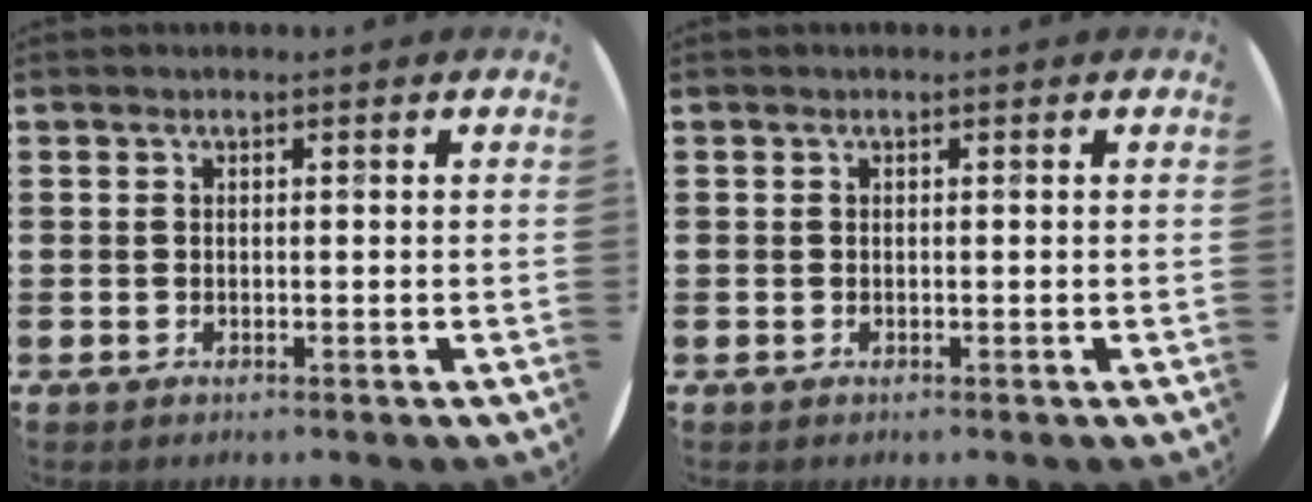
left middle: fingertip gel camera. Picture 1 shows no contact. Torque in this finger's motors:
{"motor_torque": [-0.12, -0.05, -0.01, 0.00]}